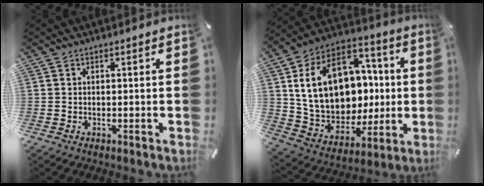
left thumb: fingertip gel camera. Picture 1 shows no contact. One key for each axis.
{"total": 21.0, "fx": 2.4, "fy": 16.1, "fz": 13.4, "tx": -0.249, "ty": -0.004, "tz": 0.055}